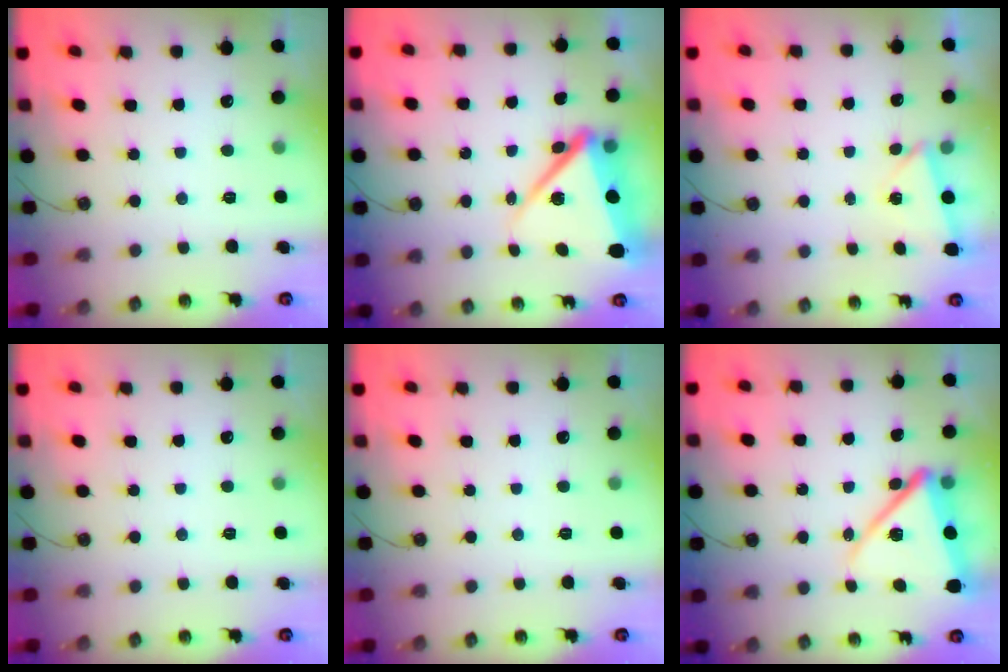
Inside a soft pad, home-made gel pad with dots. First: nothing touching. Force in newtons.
{"total": 13.6, "press": 13.5, "slide": 1.7}
{"total": 2.7, "press": 2.1, "slide": 1.8}
{"total": 0.0}
{"total": 0.0}
{"total": 15.2, "press": 15.2, "slide": 1.4}